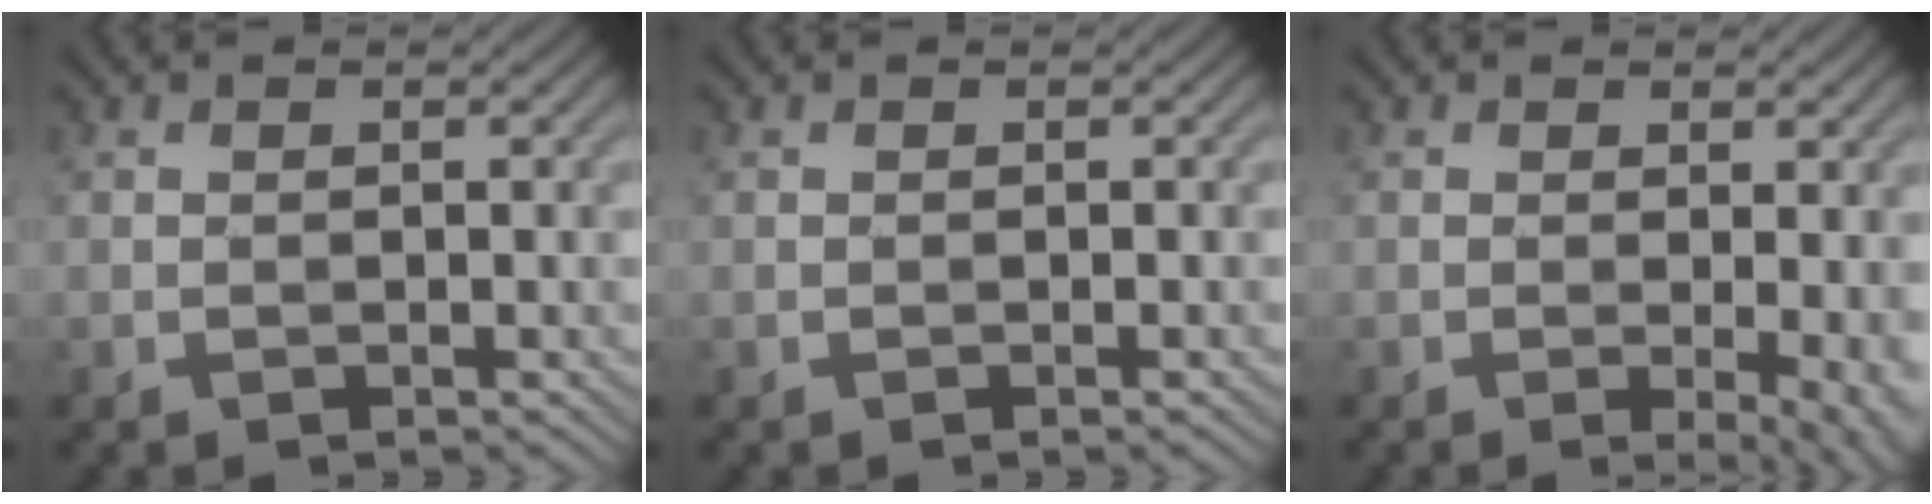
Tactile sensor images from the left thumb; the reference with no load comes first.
{"total": 0.0}
{"total": 4.4, "force": [-0.4, 1.0, 4.2], "torque": [-0.060, -0.008, -0.005]}